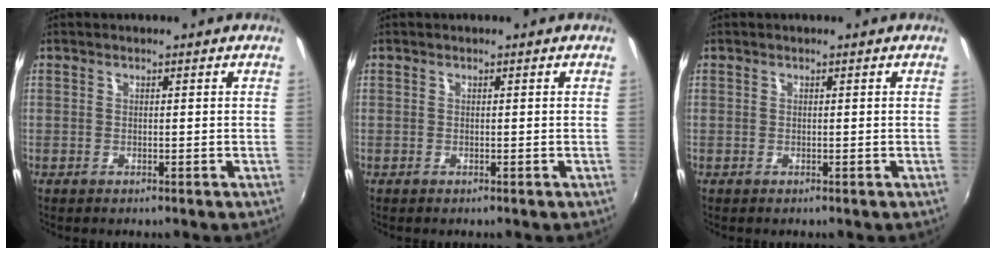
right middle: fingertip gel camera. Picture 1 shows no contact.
{"total": 0.0}
{"total": 0.0}